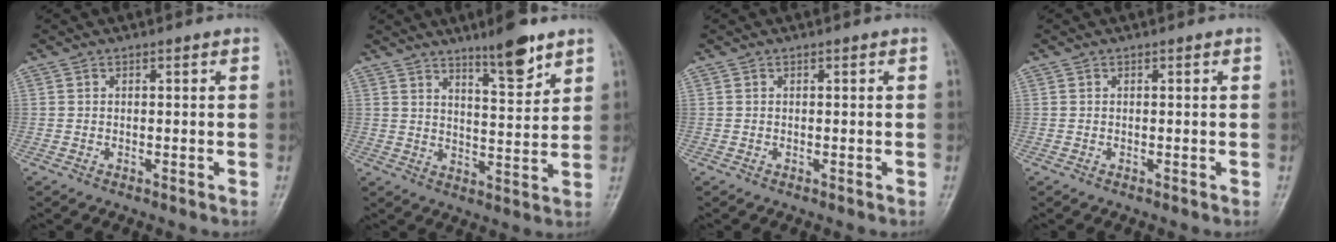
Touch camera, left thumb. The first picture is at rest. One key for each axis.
{"total": 8.8, "fx": 6.3, "fy": 1.9, "fz": 5.8, "tx": -0.076, "ty": -0.048, "tz": 0.101}
{"total": 0.0}
{"total": 0.0}